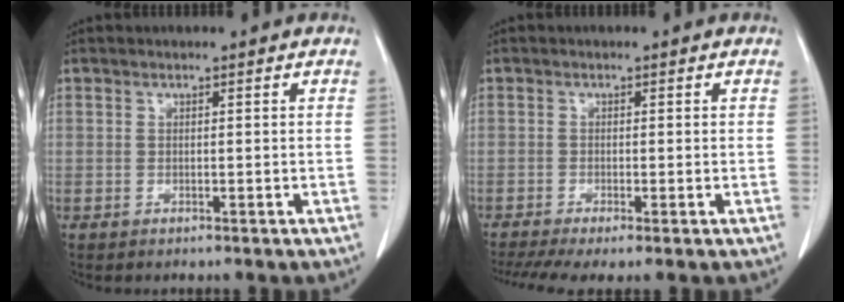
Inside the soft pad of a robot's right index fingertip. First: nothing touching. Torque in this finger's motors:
{"motor_torque": [0.73, -0.75, 0.16, 0.07]}